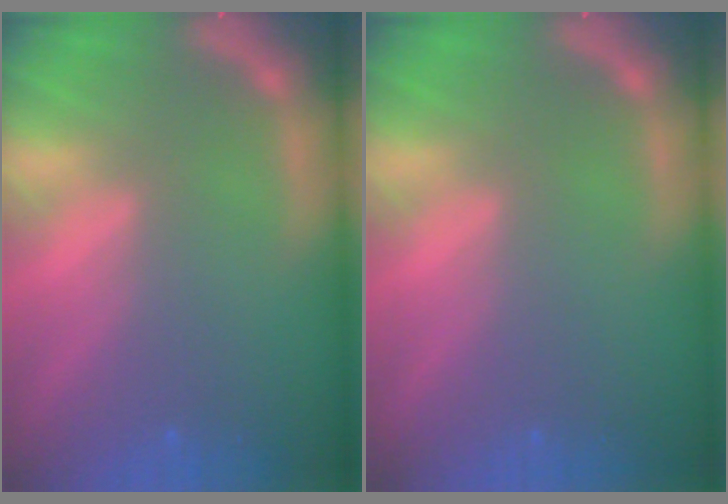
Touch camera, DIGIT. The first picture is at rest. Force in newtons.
{"total": 0.0}